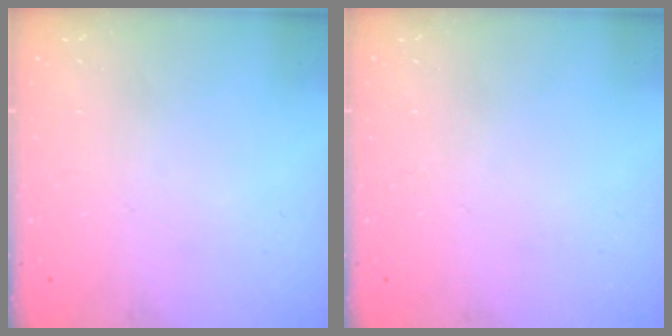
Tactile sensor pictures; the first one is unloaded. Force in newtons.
{"total": 0.0}